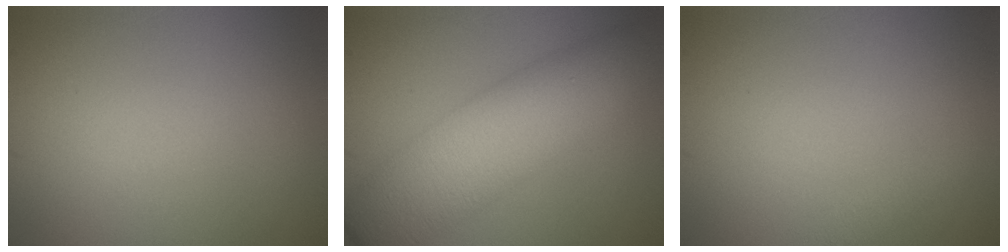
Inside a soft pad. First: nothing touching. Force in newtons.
{"total": 8.2, "press": 8.2, "slide": 0.1}
{"total": 0.7, "press": 0.7, "slide": 0.0}